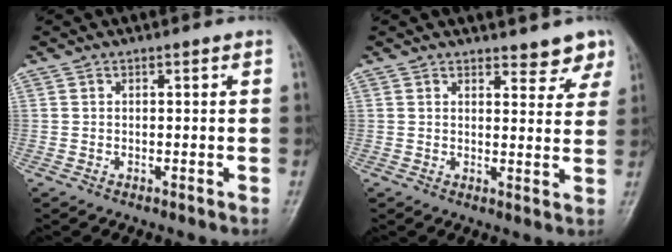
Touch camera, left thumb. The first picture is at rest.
{"total": 5.4, "force": [4.7, 2.1, 1.5], "torque": [0.012, -0.031, 0.049]}